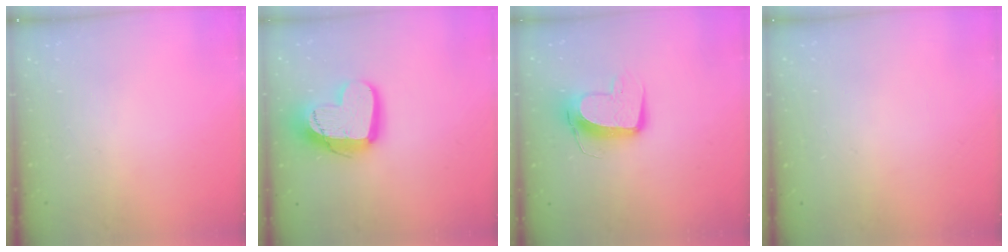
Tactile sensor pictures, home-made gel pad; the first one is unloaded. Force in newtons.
{"total": 16.7, "press": 16.6, "slide": 1.5}
{"total": 11.8, "press": 11.7, "slide": 1.1}
{"total": 0.0}